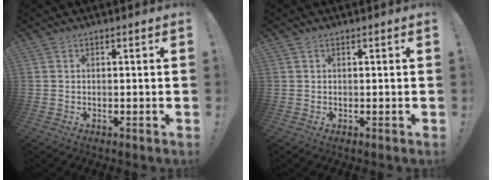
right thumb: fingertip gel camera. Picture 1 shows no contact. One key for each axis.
{"total": 0.0}